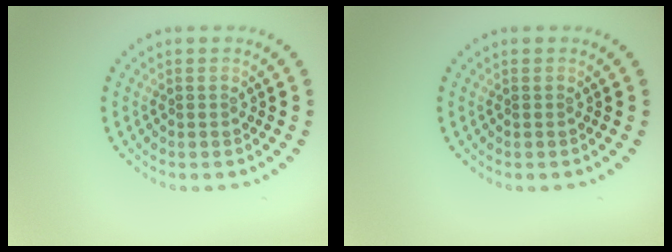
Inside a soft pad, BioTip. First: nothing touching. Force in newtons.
{"total": 0.0}